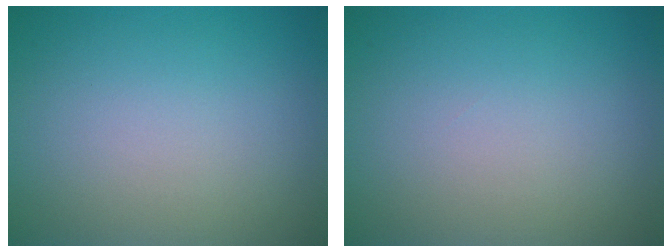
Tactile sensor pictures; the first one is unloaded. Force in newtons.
{"total": 0.0}